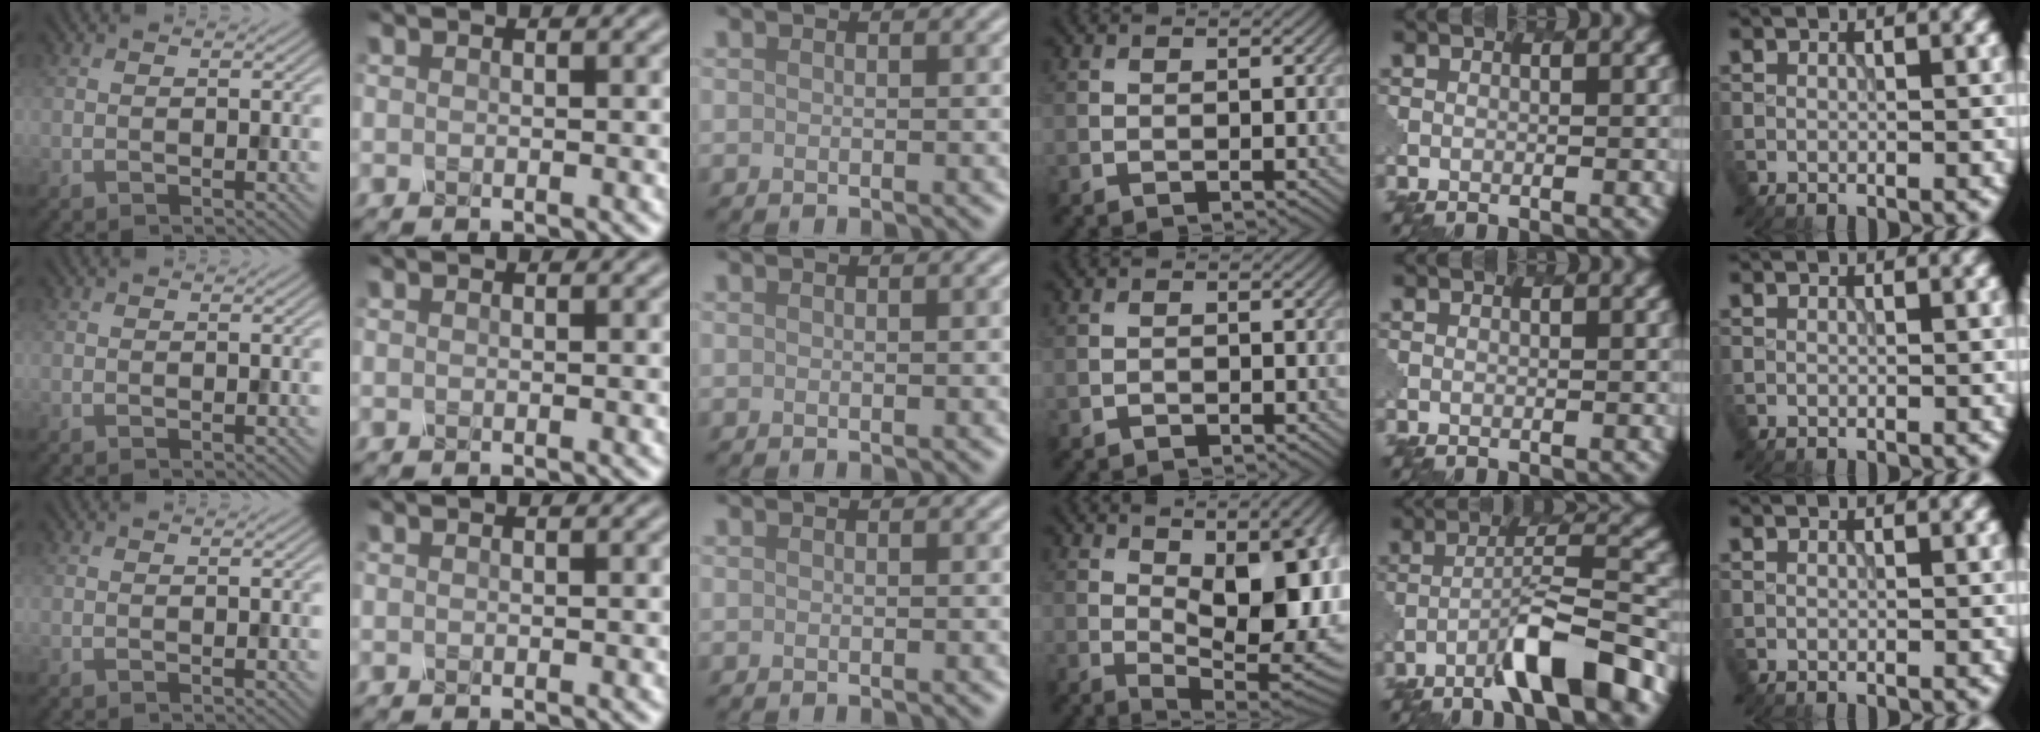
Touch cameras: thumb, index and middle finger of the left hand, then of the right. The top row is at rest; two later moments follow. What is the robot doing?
{"motion": "unscrew", "object": "spray bottle"}